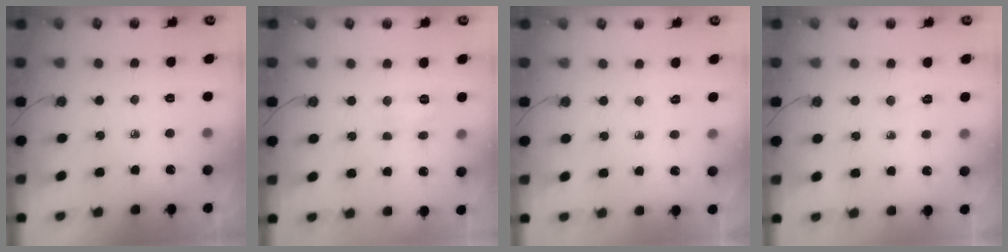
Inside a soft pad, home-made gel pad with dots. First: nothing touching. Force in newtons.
{"total": 5.1, "press": 5.0, "slide": 0.8}
{"total": 5.7, "press": 2.4, "slide": 5.2}
{"total": 14.2, "press": 5.3, "slide": 13.2}